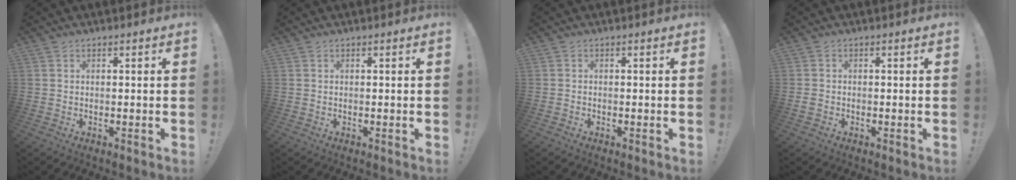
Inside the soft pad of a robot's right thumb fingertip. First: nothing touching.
{"total": 0.0}
{"total": 0.6, "force": [-0.5, 0.4, 0.0], "torque": [0.001, 0.001, -0.009]}
{"total": 1.5, "force": [-0.5, 1.2, 0.7], "torque": [-0.010, 0.005, -0.009]}